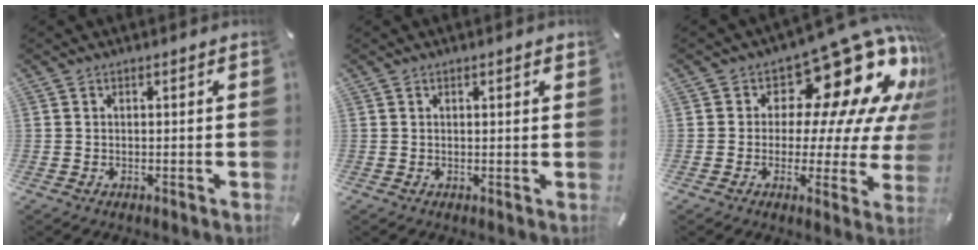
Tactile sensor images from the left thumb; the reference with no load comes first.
{"total": 1.0, "force": [0.5, 0.2, 0.8], "torque": [-0.009, -0.003, 0.007]}
{"total": 19.9, "force": [10.6, 9.5, 14.0], "torque": [-0.185, -0.087, 0.172]}